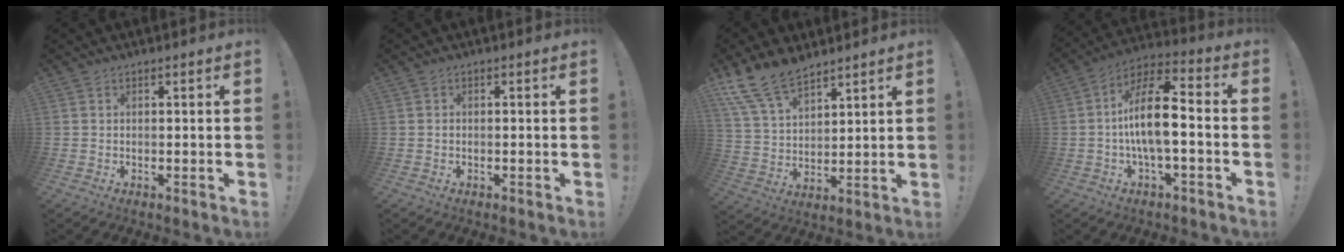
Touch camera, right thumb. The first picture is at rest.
{"total": 0.6, "force": [-0.5, 0.1, 0.2], "torque": [-0.008, 0.002, -0.009]}
{"total": 13.2, "force": [10.4, 6.0, 5.5], "torque": [-0.110, -0.063, 0.199]}
{"total": 14.6, "force": [-1.6, 5.4, 13.5], "torque": [-0.239, 0.012, -0.031]}